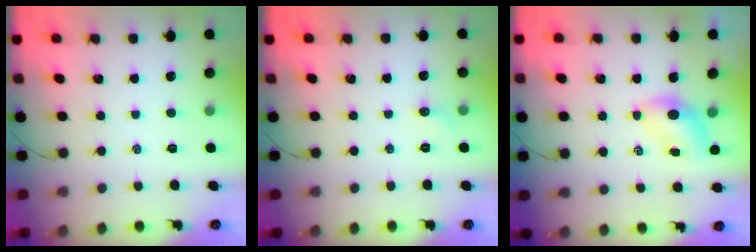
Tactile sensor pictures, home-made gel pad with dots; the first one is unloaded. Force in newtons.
{"total": 3.6, "press": 3.4, "slide": 1.2}
{"total": 4.8, "press": 4.8, "slide": 0.6}